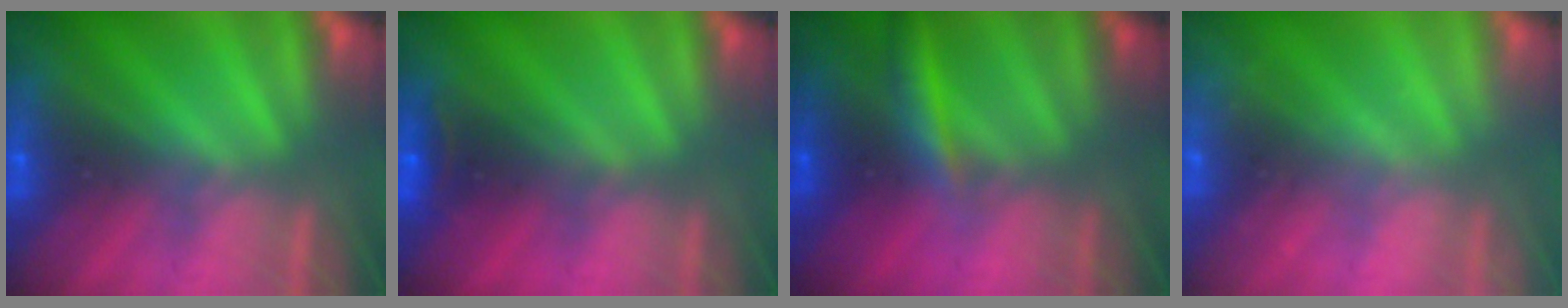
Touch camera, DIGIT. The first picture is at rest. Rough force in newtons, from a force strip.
{"total": 2.4}
{"total": 2.7}
{"total": 2.1}